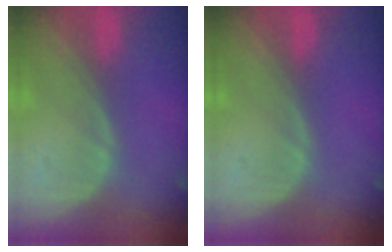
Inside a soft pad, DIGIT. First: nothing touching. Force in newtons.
{"total": 0.0}